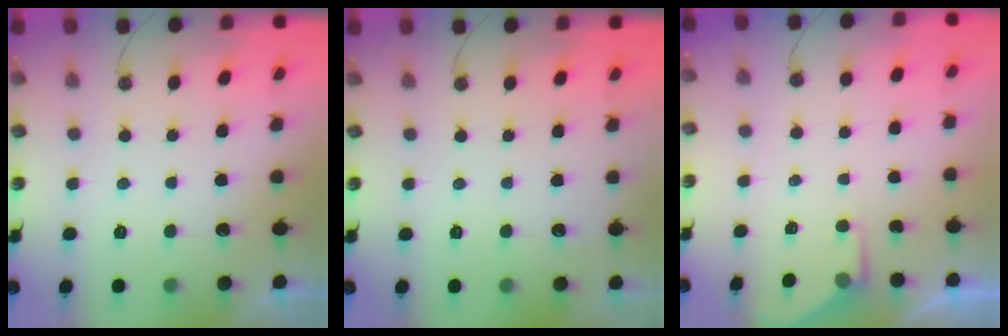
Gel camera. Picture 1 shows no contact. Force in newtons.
{"total": 0.0}
{"total": 2.9, "press": 2.9, "slide": 0.5}